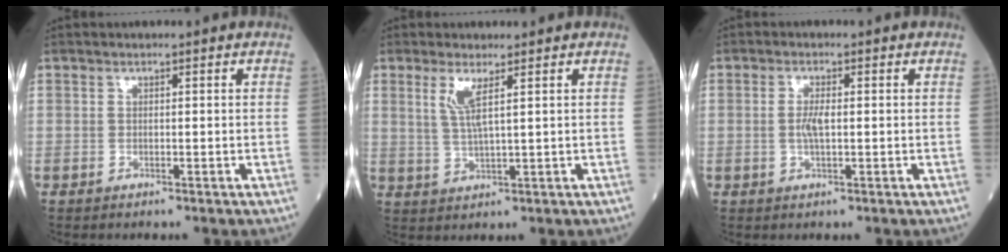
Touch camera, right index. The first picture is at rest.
{"total": 3.9, "force": [1.7, 0.1, 3.6], "torque": [-0.078, -0.006, 0.039]}
{"total": 2.7, "force": [-0.1, 0.6, 2.6], "torque": [-0.056, -0.002, -0.001]}